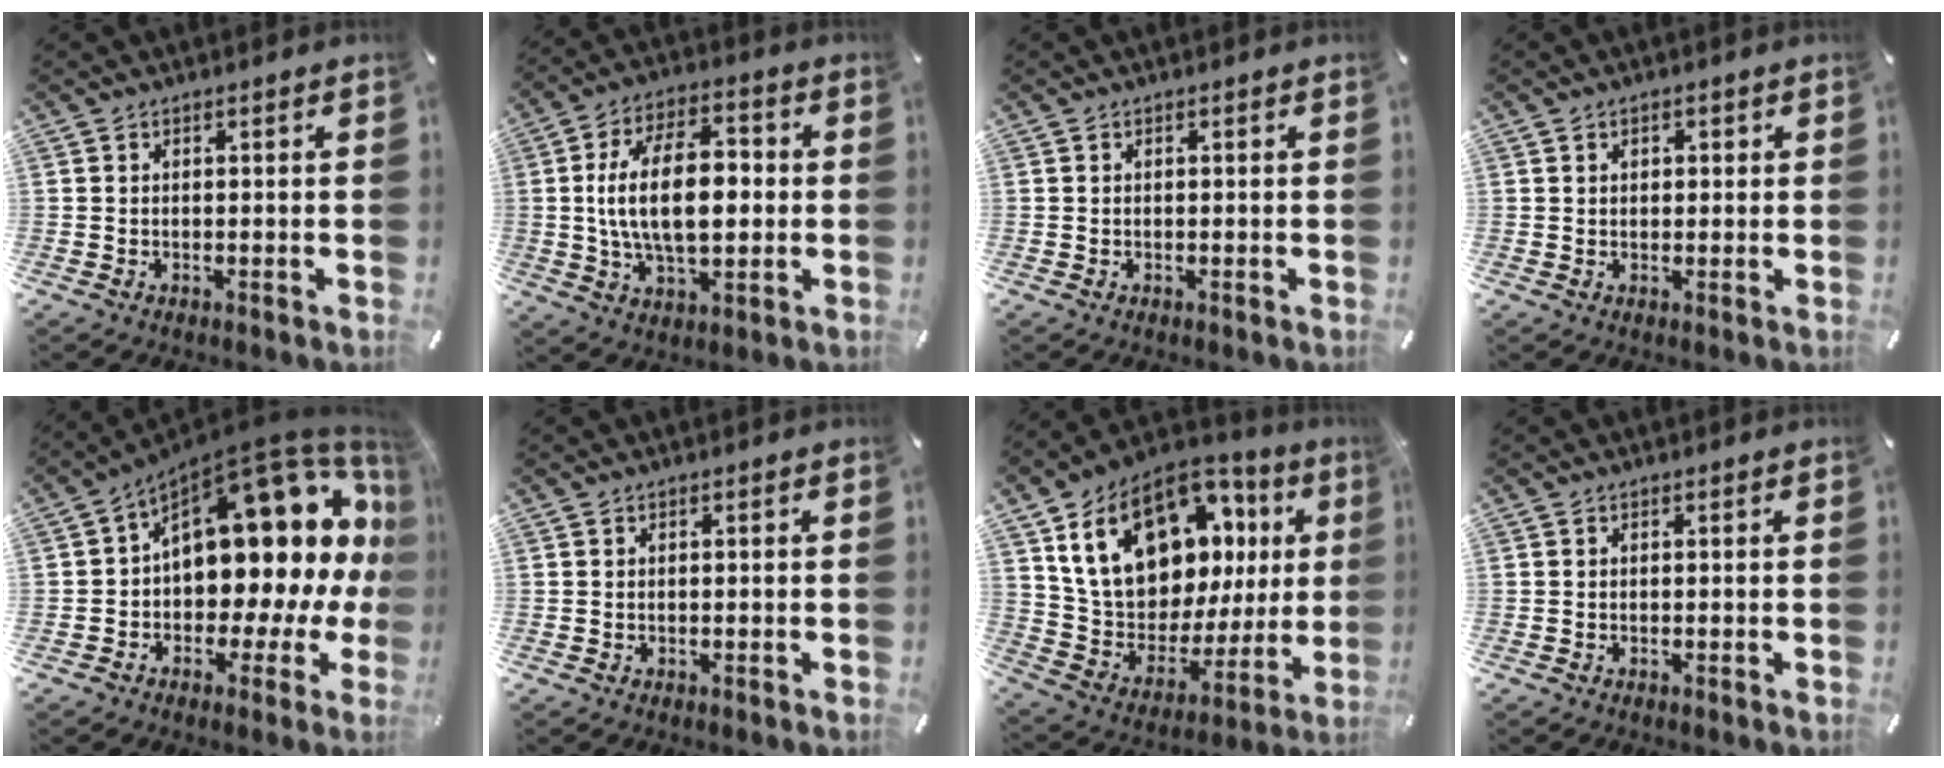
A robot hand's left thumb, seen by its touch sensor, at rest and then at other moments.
{"total": 17.2, "force": [0.3, 9.7, 14.3], "torque": [-0.267, 0.006, 0.002]}
{"total": 0.0}
{"total": 1.5, "force": [0.4, 1.2, 0.7], "torque": [-0.006, 0.003, 0.004]}
{"total": 21.5, "force": [7.0, 12.1, 16.3], "torque": [-0.219, -0.075, 0.130]}
{"total": 0.0}
{"total": 22.3, "force": [10.5, 14.4, 13.4], "torque": [-0.226, -0.060, 0.201]}
{"total": 0.0}